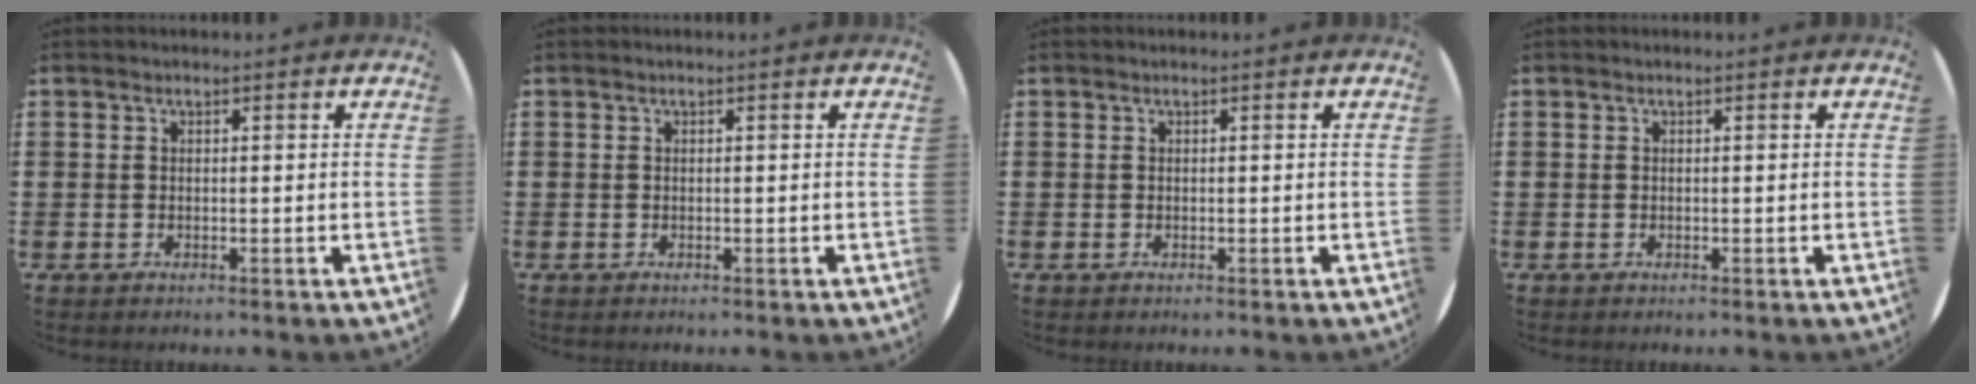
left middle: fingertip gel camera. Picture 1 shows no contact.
{"total": 0.0}
{"total": 0.0}
{"total": 0.0}